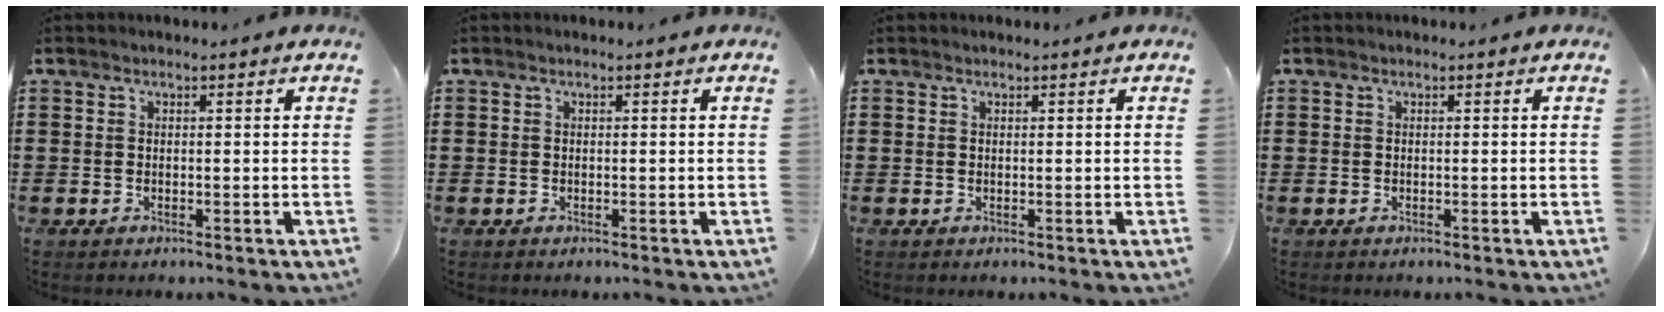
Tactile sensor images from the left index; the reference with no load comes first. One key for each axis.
{"total": 0.0}
{"total": 0.0}
{"total": 0.0}